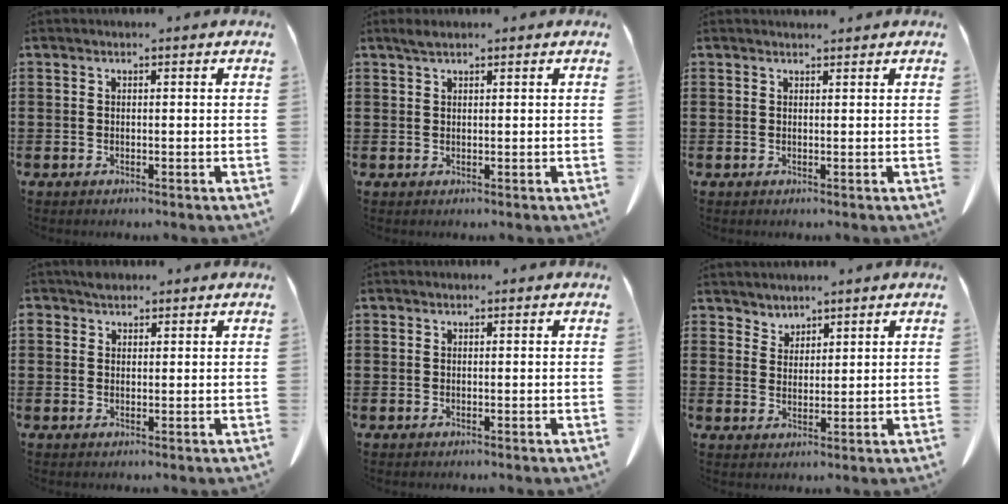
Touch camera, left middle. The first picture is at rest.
{"total": 1.3, "force": [1.0, 0.2, 0.8], "torque": [-0.018, 0.000, 0.019]}
{"total": 0.8, "force": [0.8, 0.0, 0.1], "torque": [-0.004, 0.000, 0.015]}
{"total": 1.7, "force": [1.4, 0.9, 0.3], "torque": [-0.013, 0.001, 0.029]}
{"total": 0.0}
{"total": 2.4, "force": [2.3, 0.7, -0.3], "torque": [-0.003, -0.002, 0.044]}